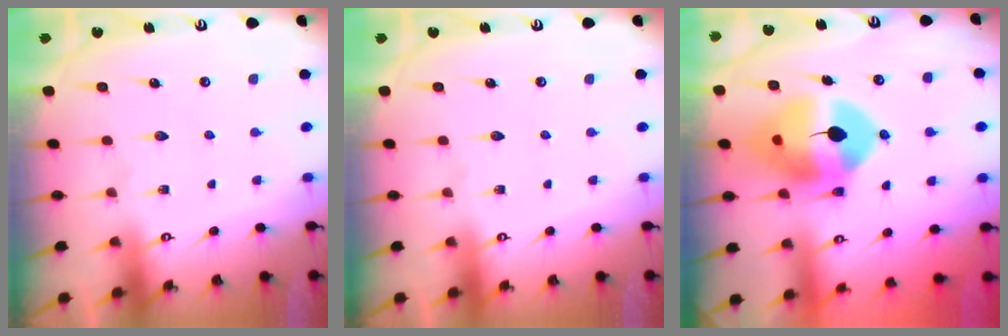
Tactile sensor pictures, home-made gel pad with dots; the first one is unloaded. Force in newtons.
{"total": 0.0}
{"total": 12.3, "press": 12.1, "slide": 1.8}